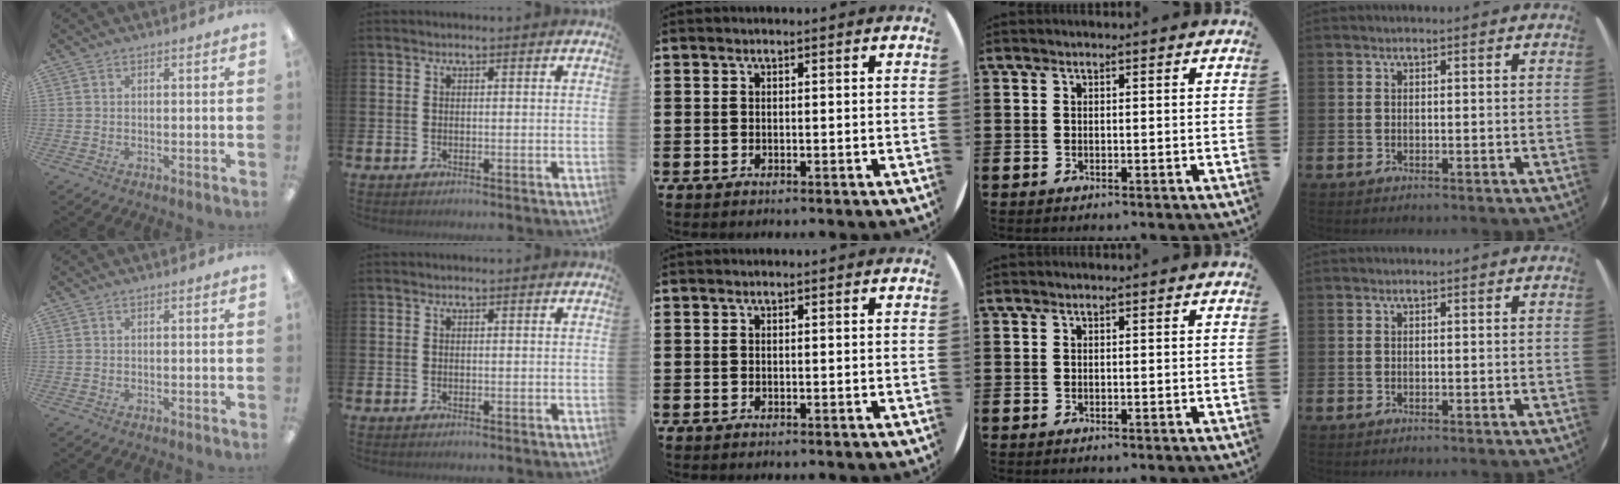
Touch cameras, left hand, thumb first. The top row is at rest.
{}